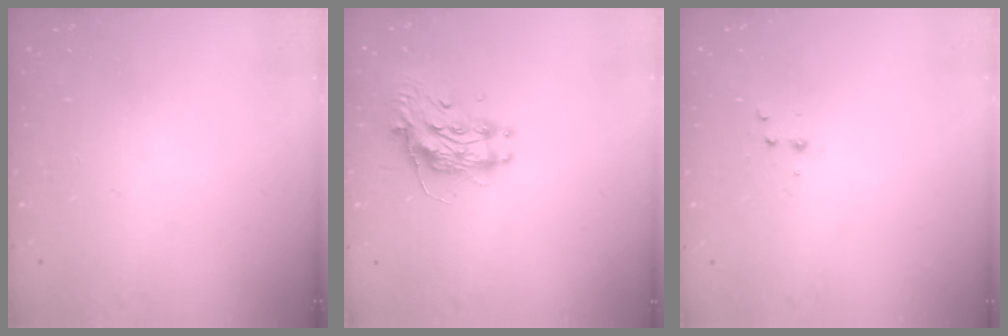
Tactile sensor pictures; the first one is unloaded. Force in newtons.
{"total": 10.6, "press": 10.6, "slide": 0.7}
{"total": 2.9, "press": 2.7, "slide": 1.1}